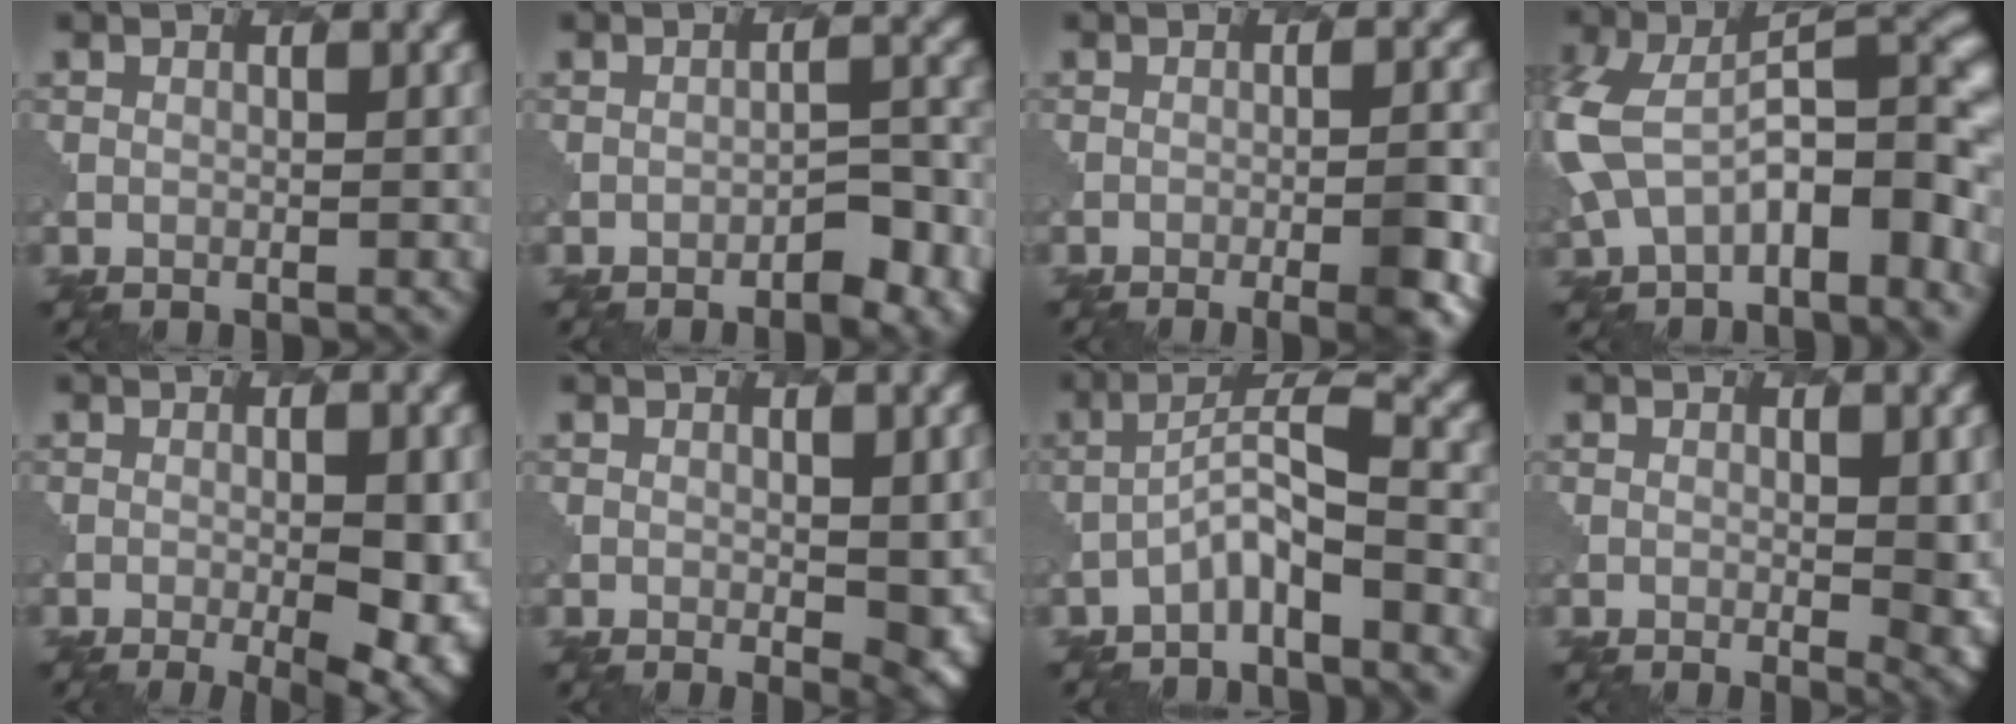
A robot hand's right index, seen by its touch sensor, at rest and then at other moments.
{"total": 2.5, "force": [-1.7, 0.7, 1.7], "torque": [-0.025, 0.009, -0.025]}
{"total": 5.2, "force": [-2.2, 1.5, 4.4], "torque": [-0.048, 0.007, -0.026]}
{"total": 10.9, "force": [-2.0, 6.0, 8.8], "torque": [-0.164, -0.002, -0.037]}
{"total": 7.0, "force": [-1.7, 2.1, 6.5], "torque": [-0.093, -0.010, -0.016]}
{"total": 4.6, "force": [-0.3, 2.1, 4.1], "torque": [-0.056, -0.008, -0.003]}
{"total": 3.7, "force": [-2.3, 0.6, 2.8], "torque": [-0.054, 0.014, -0.052]}
{"total": 3.5, "force": [0.3, 1.1, 3.3], "torque": [-0.042, -0.007, 0.005]}